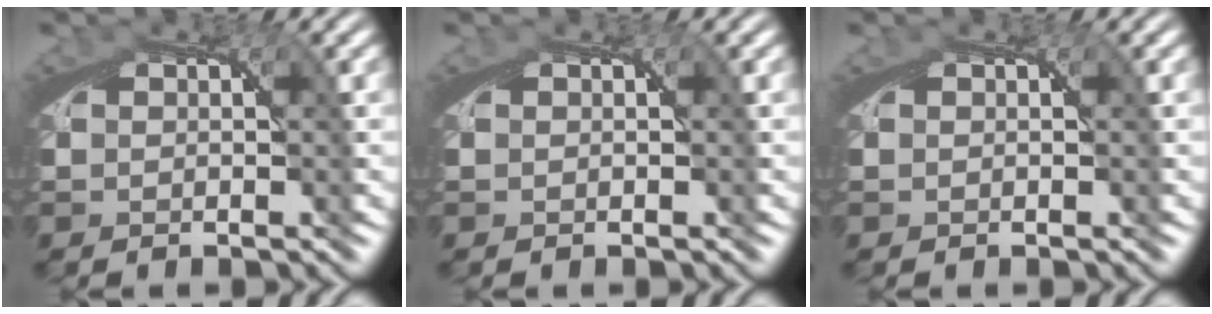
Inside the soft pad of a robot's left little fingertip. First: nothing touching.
{"total": 0.0}
{"total": 0.0}